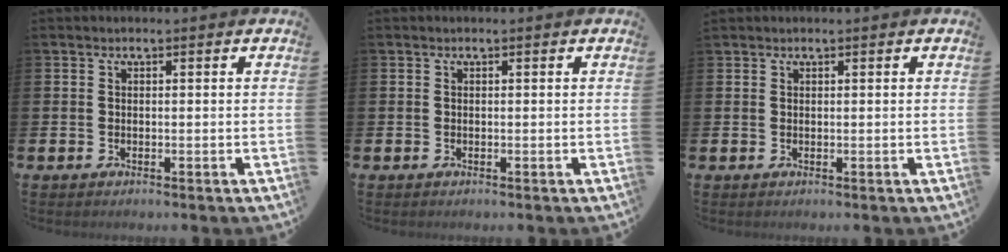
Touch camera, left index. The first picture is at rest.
{"total": 0.0}
{"total": 0.5, "force": [0.5, 0.1, 0.1], "torque": [-0.002, 0.000, 0.010]}